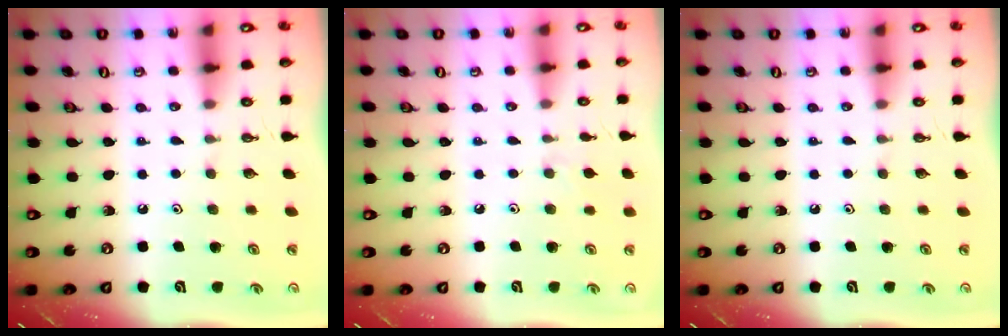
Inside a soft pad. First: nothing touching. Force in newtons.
{"total": 5.6, "press": 5.6, "slide": 0.9}
{"total": 0.0}